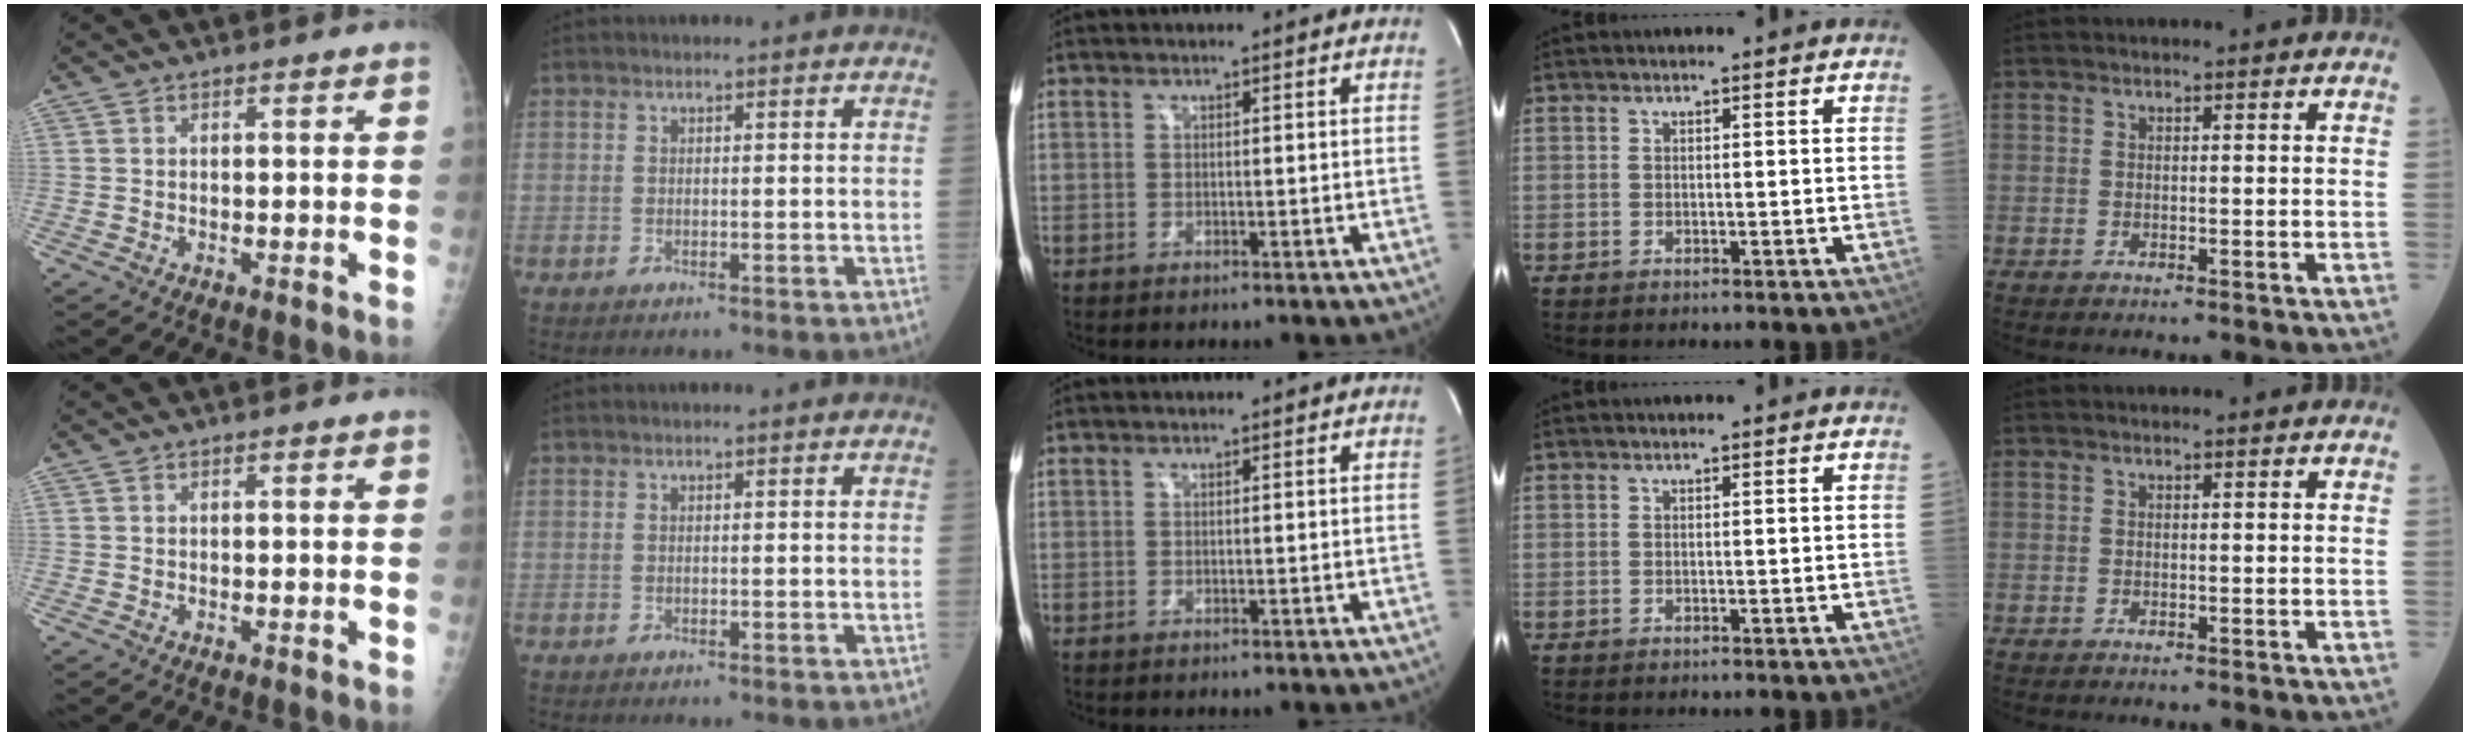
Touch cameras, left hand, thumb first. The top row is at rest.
{}